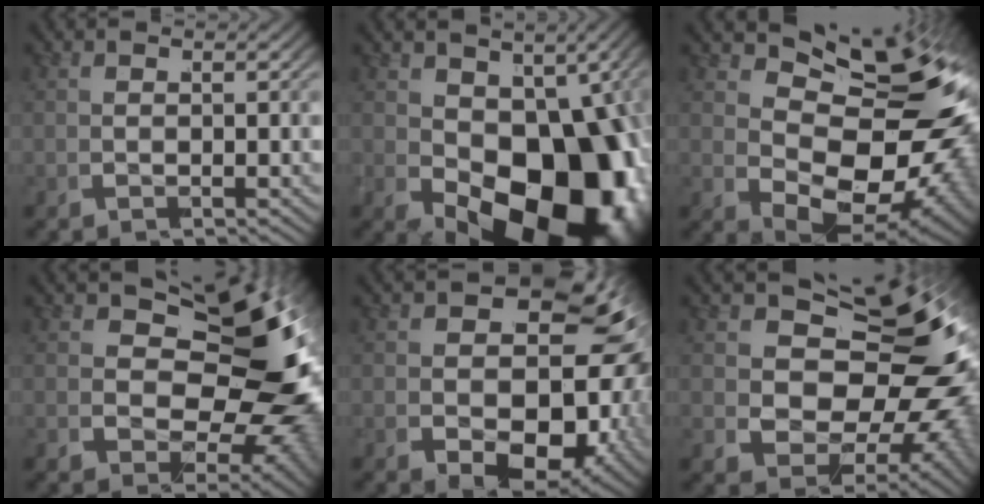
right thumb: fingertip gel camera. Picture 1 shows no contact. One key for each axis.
{"total": 17.3, "fx": -3.9, "fy": 10.5, "fz": 13.1, "tx": -0.216, "ty": -0.074, "tz": -0.027}
{"total": 19.2, "fx": 0.3, "fy": 12.0, "fz": 15.0, "tx": -0.224, "ty": -0.049, "tz": 0.022}
{"total": 16.2, "fx": 1.0, "fy": 10.6, "fz": 12.2, "tx": -0.180, "ty": -0.042, "tz": 0.028}
{"total": 17.6, "fx": 0.4, "fy": 11.7, "fz": 13.1, "tx": -0.228, "ty": -0.066, "tz": 0.027}
{"total": 20.6, "fx": 1.1, "fy": 14.3, "fz": 14.8, "tx": -0.234, "ty": -0.051, "tz": 0.024}